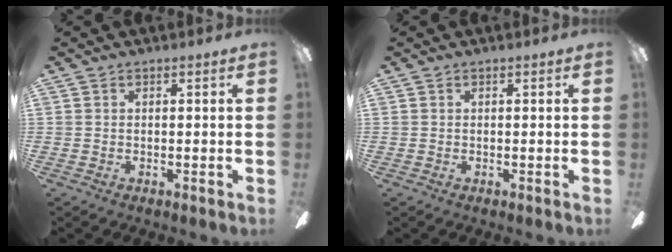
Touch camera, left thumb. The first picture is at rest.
{"total": 0.0}